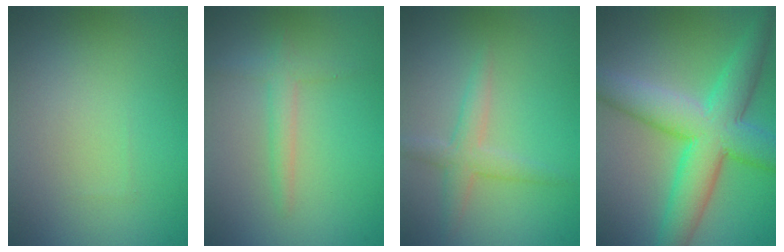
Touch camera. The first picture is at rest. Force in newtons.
{"total": 1.7, "press": 1.7, "slide": 0.1}
{"total": 2.4, "press": 2.4, "slide": 0.1}
{"total": 8.9, "press": 8.9, "slide": 0.2}